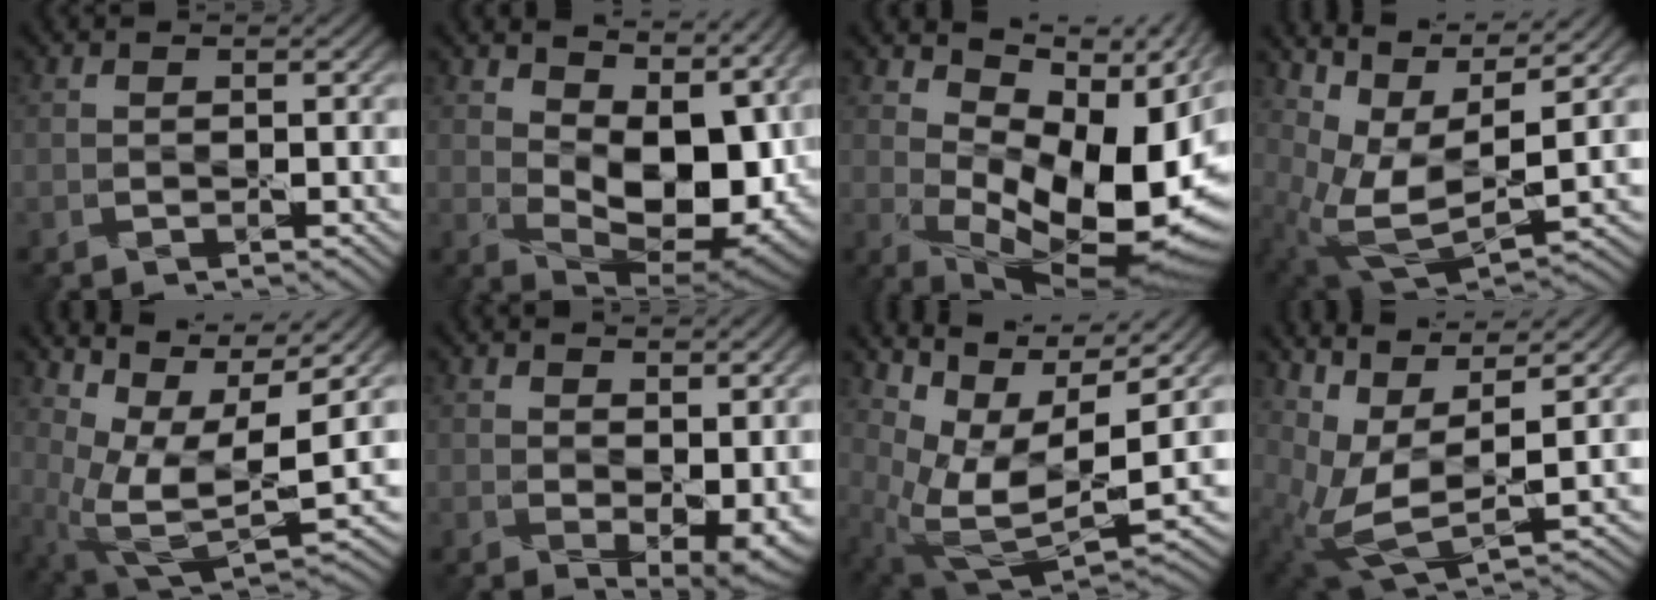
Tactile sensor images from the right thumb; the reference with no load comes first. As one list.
[{"total": 14.7, "force": [3.6, 8.3, 11.6], "torque": [-0.178, -0.011, 0.074]}, {"total": 15.6, "force": [2.1, 8.6, 12.9], "torque": [-0.194, -0.018, 0.056]}, {"total": 9.2, "force": [4.9, 3.6, 6.9], "torque": [-0.153, 0.004, 0.096]}, {"total": 11.4, "force": [4.6, 4.6, 9.3], "torque": [-0.188, -0.003, 0.092]}, {"total": 6.1, "force": [1.1, 3.6, 4.9], "torque": [-0.082, -0.025, 0.037]}, {"total": 10.7, "force": [5.4, 4.2, 8.2], "torque": [-0.178, -0.004, 0.107]}, {"total": 8.5, "force": [4.1, 3.1, 6.8], "torque": [-0.164, 0.002, 0.082]}]